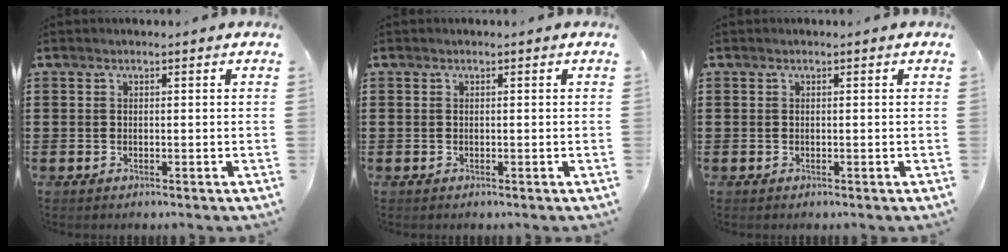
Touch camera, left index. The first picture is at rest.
{"total": 0.0}
{"total": 0.0}